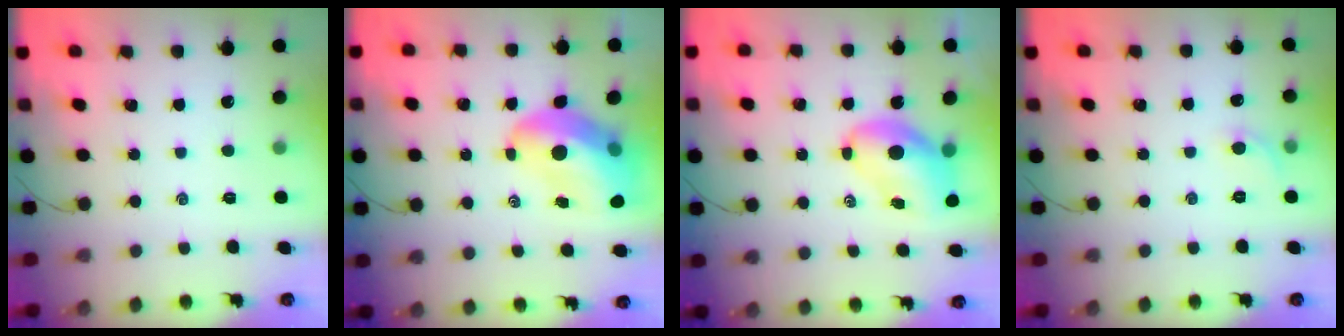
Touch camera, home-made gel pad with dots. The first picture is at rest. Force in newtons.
{"total": 14.9, "press": 14.4, "slide": 3.9}
{"total": 7.6, "press": 7.5, "slide": 1.3}
{"total": 4.2, "press": 3.9, "slide": 1.4}